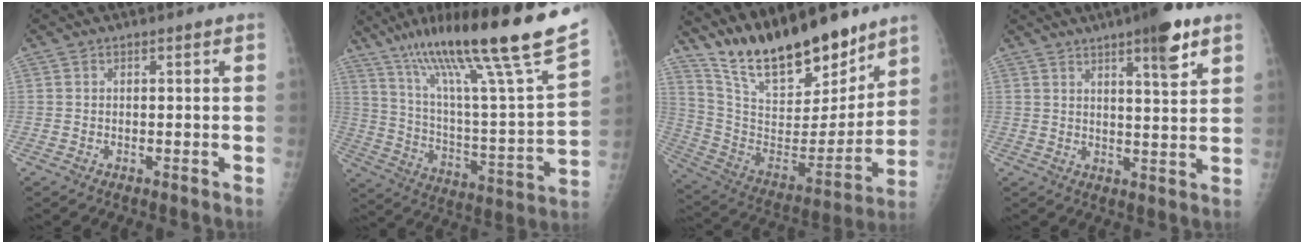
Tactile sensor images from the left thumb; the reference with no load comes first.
{"total": 29.6, "force": [20.0, 2.3, 21.8], "torque": [-0.345, -0.056, 0.329]}
{"total": 22.8, "force": [18.5, 7.4, 11.1], "torque": [-0.155, -0.095, 0.326]}
{"total": 9.0, "force": [5.4, 1.5, 7.1], "torque": [-0.094, -0.027, 0.076]}